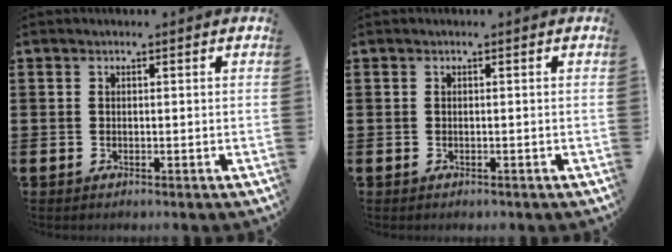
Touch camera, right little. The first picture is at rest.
{"total": 0.0}